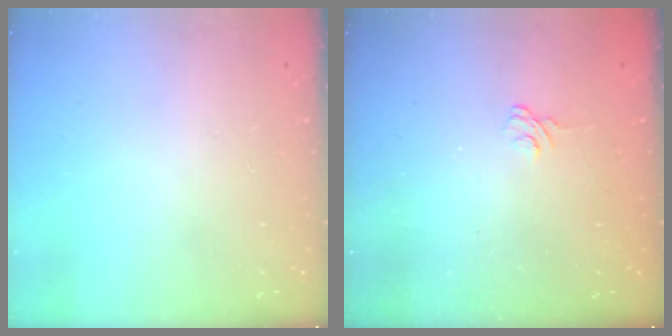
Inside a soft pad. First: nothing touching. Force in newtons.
{"total": 2.5, "press": 2.1, "slide": 1.3}